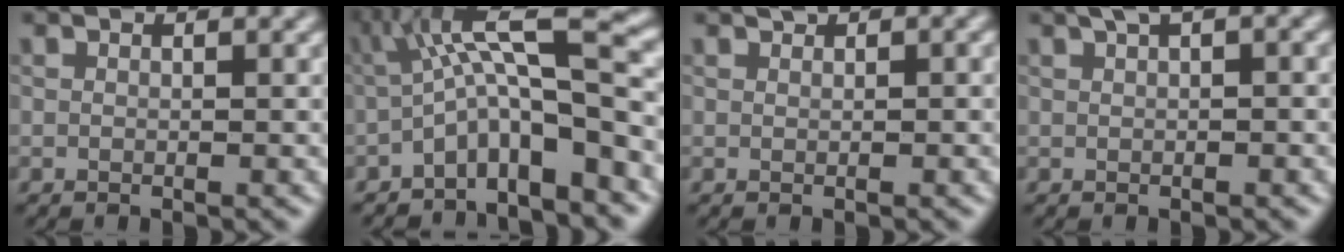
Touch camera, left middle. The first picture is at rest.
{"total": 8.3, "force": [-2.2, 1.7, 7.9], "torque": [-0.123, 0.030, -0.050]}
{"total": 1.1, "force": [0.8, 0.4, 0.6], "torque": [-0.011, 0.004, 0.008]}
{"total": 2.8, "force": [1.4, 0.6, 2.4], "torque": [-0.035, 0.014, 0.019]}